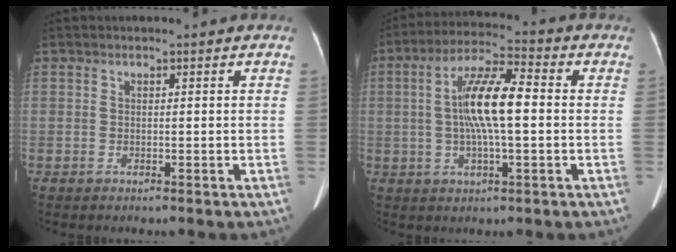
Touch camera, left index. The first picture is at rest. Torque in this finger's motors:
{"motor_torque": [1.48, -0.12, 0.42, 0.21]}